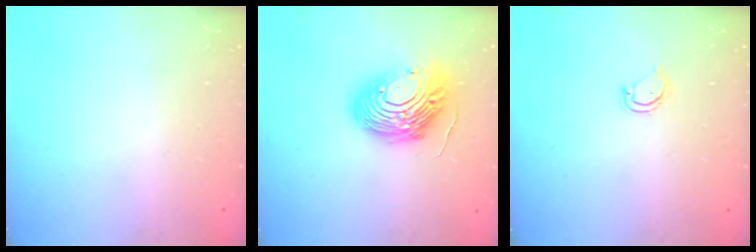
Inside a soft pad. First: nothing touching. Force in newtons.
{"total": 16.8, "press": 16.7, "slide": 1.9}
{"total": 3.6, "press": 3.6, "slide": 0.2}